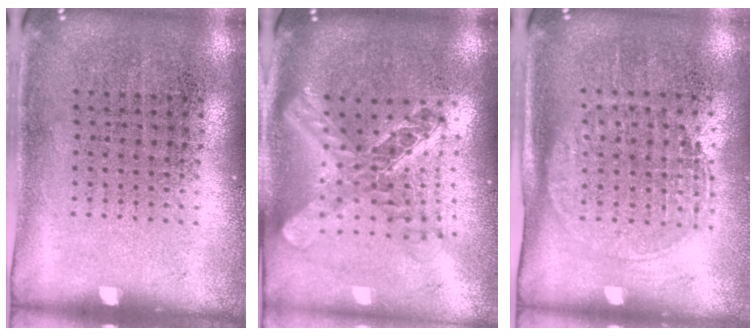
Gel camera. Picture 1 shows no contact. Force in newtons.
{"total": 2.3, "press": 1.8, "slide": 1.4}
{"total": 1.5, "press": 1.3, "slide": 0.8}